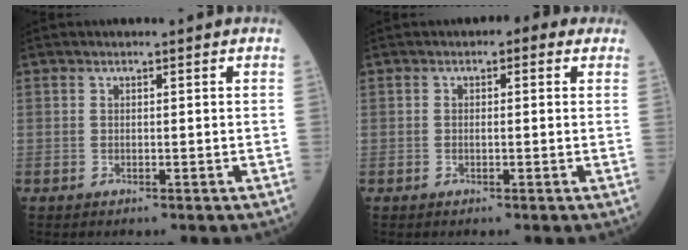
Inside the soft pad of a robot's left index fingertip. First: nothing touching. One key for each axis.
{"total": 2.0, "fx": 0.7, "fy": 1.1, "fz": 1.5, "tx": -0.023, "ty": 0.017, "tz": 0.008}